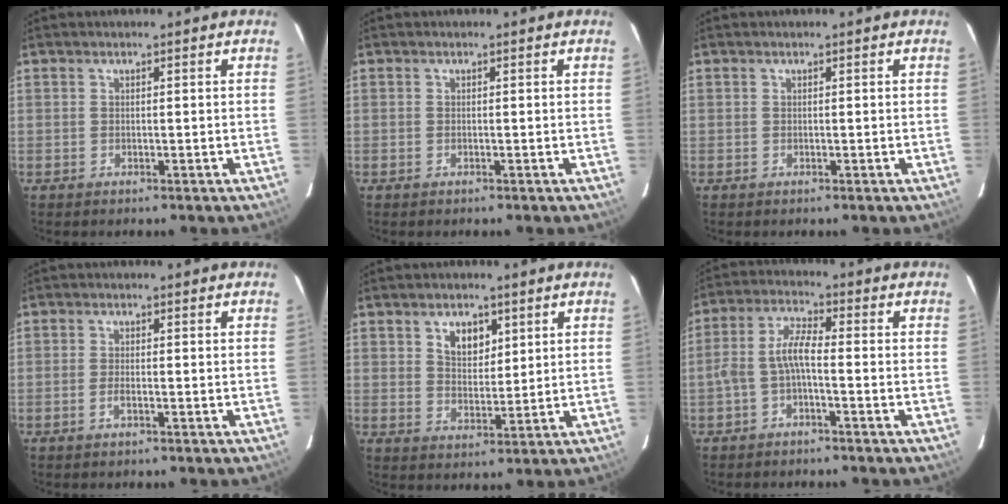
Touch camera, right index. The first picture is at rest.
{"total": 0.0}
{"total": 0.0}
{"total": 1.4, "force": [-0.7, 0.4, 1.2], "torque": [-0.027, 0.000, -0.013]}
{"total": 5.7, "force": [2.7, 3.7, 3.4], "torque": [-0.051, 0.006, 0.050]}
{"total": 5.0, "force": [-1.9, 1.2, 4.5], "torque": [-0.104, 0.016, -0.036]}